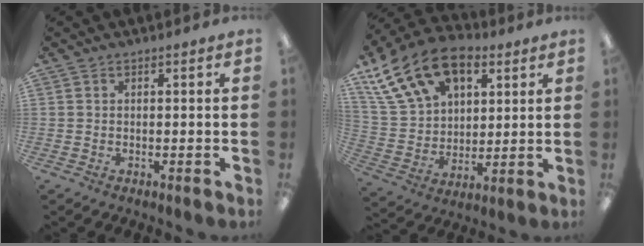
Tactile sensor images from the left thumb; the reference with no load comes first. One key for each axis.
{"total": 19.4, "fx": 11.4, "fy": 12.3, "fz": 9.9, "tx": -0.190, "ty": -0.046, "tz": 0.212}